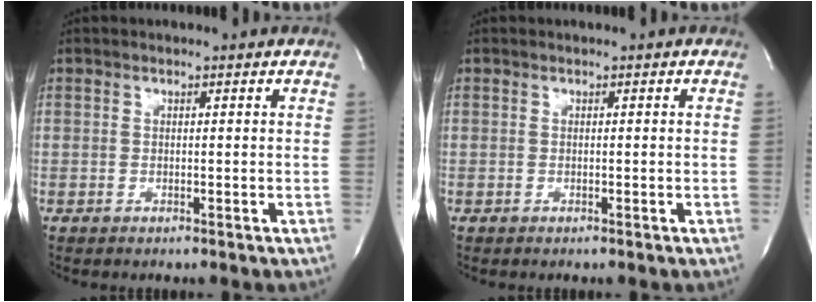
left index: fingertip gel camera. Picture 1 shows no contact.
{"total": 0.0}